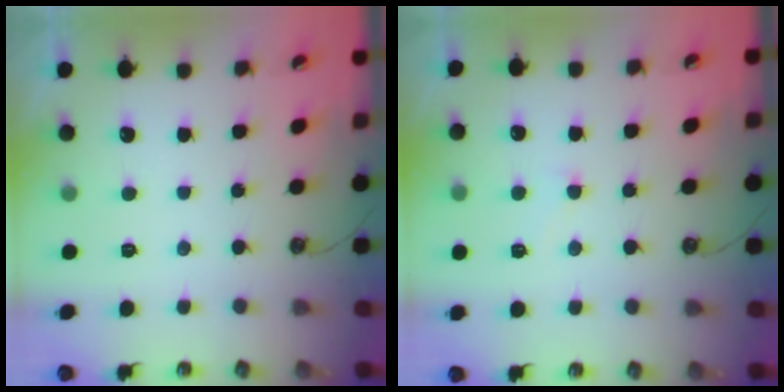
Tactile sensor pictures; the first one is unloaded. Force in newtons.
{"total": 5.9, "press": 5.9, "slide": 0.5}